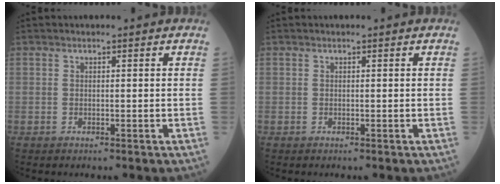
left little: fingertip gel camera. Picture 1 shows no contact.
{"total": 0.0}